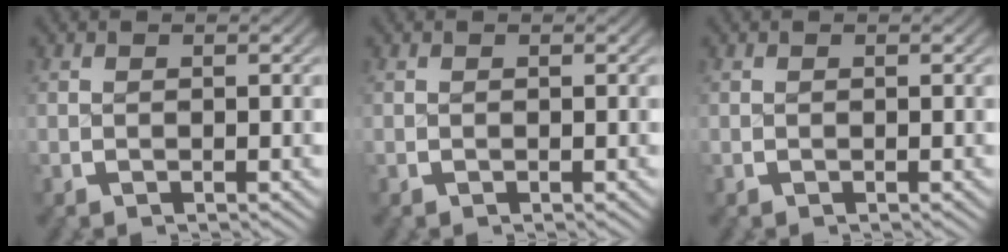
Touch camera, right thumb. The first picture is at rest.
{"total": 0.0}
{"total": 0.0}